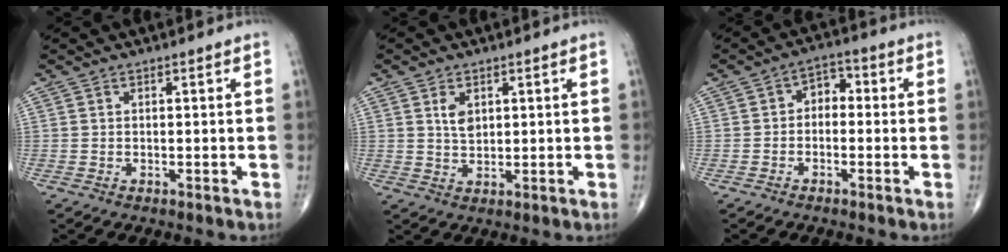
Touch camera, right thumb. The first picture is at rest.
{"total": 3.5, "force": [1.3, 2.2, 2.4], "torque": [-0.034, -0.008, 0.026]}
{"total": 4.2, "force": [-0.4, 3.0, 2.9], "torque": [-0.024, 0.024, -0.022]}